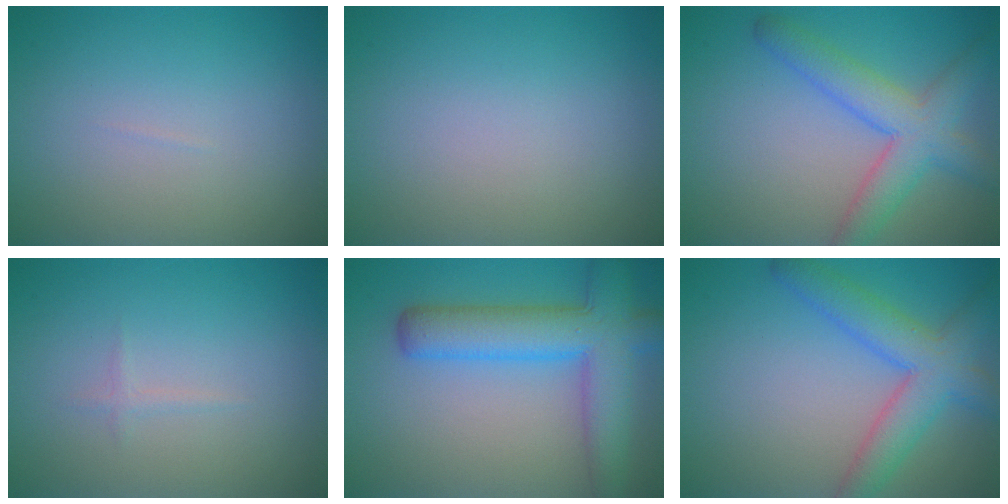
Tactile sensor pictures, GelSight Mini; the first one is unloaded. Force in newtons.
{"total": 0.0}
{"total": 5.3, "press": 5.3, "slide": 0.2}
{"total": 0.6, "press": 0.6, "slide": 0.0}
{"total": 7.5, "press": 7.4, "slide": 0.3}
{"total": 5.7, "press": 5.7, "slide": 0.2}